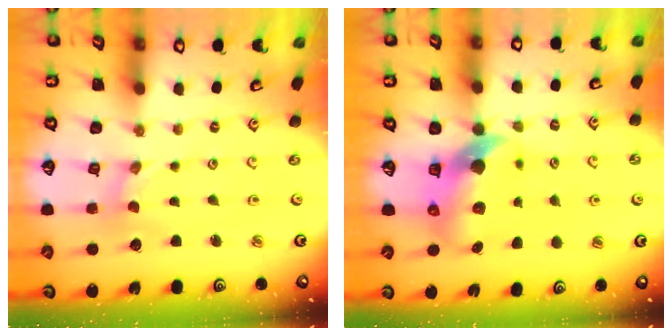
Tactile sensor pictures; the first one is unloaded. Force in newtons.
{"total": 9.0, "press": 9.0, "slide": 1.3}